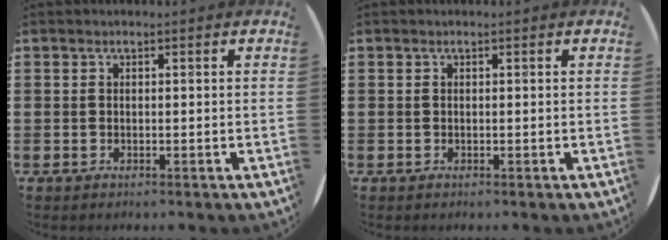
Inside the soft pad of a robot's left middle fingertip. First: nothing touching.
{"total": 0.0}